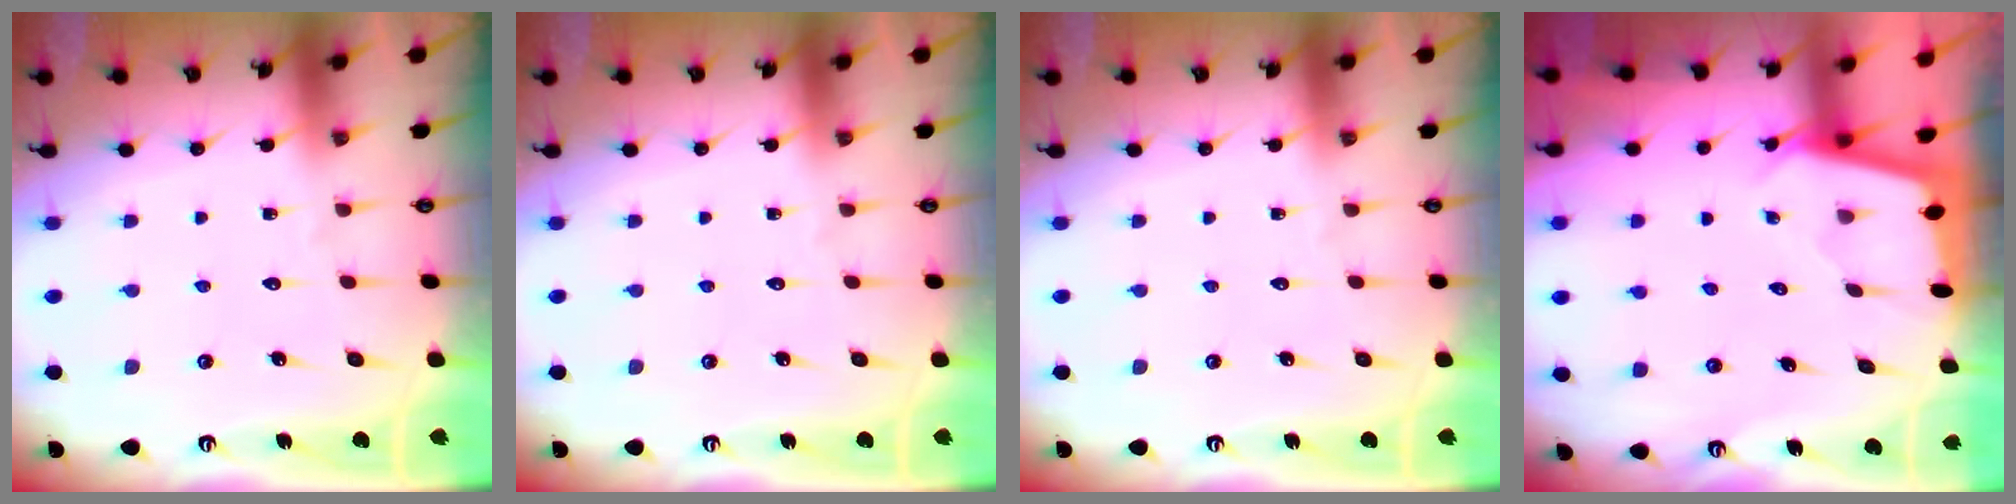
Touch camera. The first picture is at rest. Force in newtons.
{"total": 0.0}
{"total": 0.0}
{"total": 1.8, "press": 1.8, "slide": 0.2}